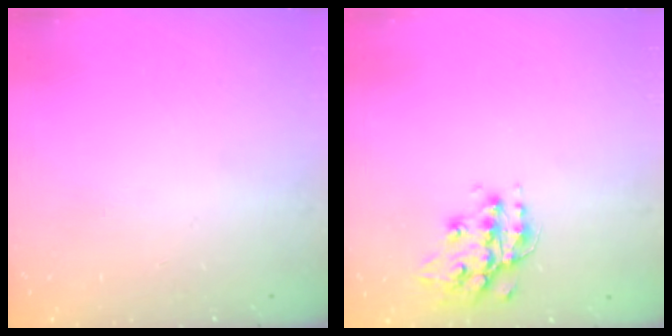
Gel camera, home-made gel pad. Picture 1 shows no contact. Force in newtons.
{"total": 14.4, "press": 14.4, "slide": 0.7}